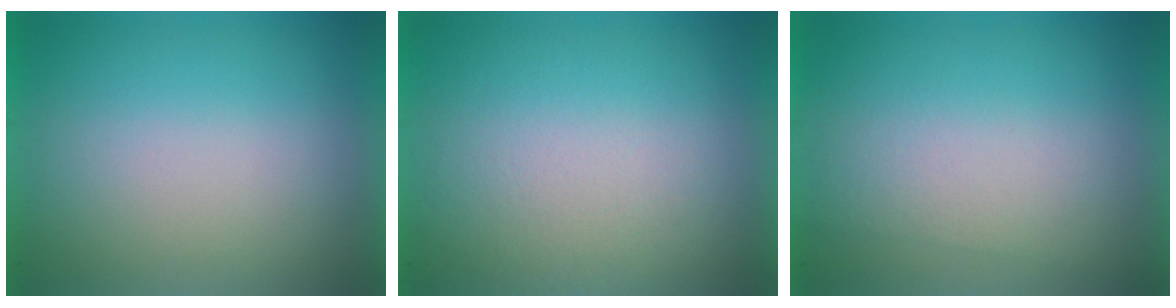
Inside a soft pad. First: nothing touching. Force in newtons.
{"total": 4.0}
{"total": 2.0}